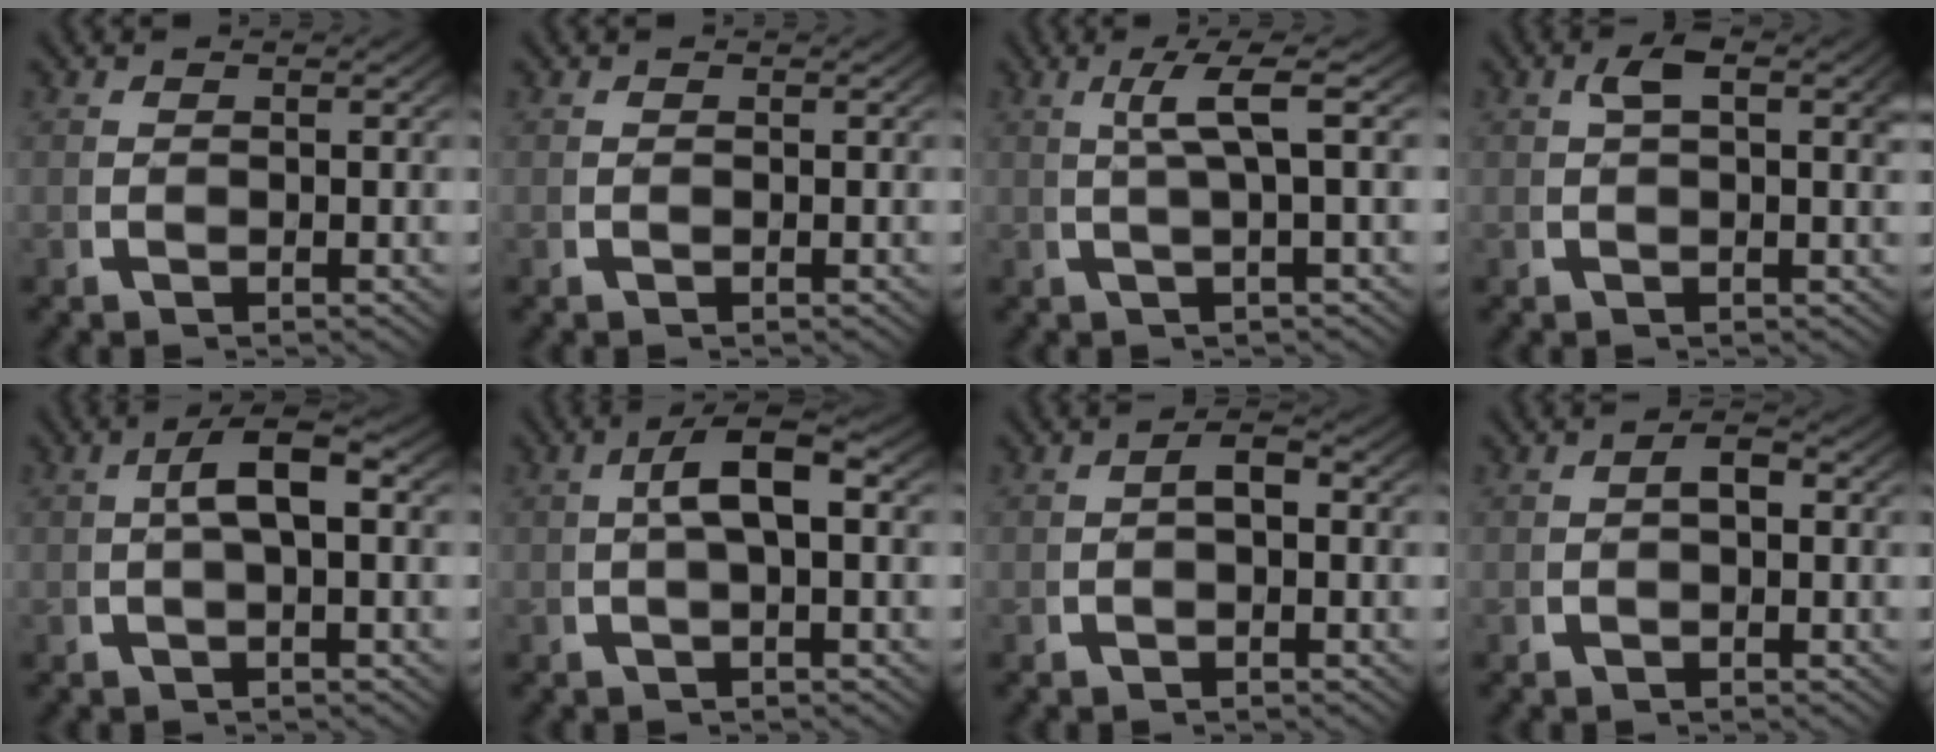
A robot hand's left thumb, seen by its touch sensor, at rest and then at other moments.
{"total": 0.0}
{"total": 4.2, "force": [1.5, 0.6, 3.9], "torque": [-0.065, 0.012, 0.018]}
{"total": 2.9, "force": [1.0, 1.0, 2.6], "torque": [-0.043, 0.002, 0.015]}
{"total": 4.4, "force": [0.4, 1.7, 4.1], "torque": [-0.073, 0.008, 0.002]}
{"total": 4.9, "force": [0.5, 2.0, 4.5], "torque": [-0.080, 0.009, 0.002]}
{"total": 1.8, "force": [-0.4, 1.0, 1.5], "torque": [-0.026, 0.002, -0.009]}
{"total": 1.5, "force": [-0.3, 0.8, 1.2], "torque": [-0.019, 0.002, -0.007]}